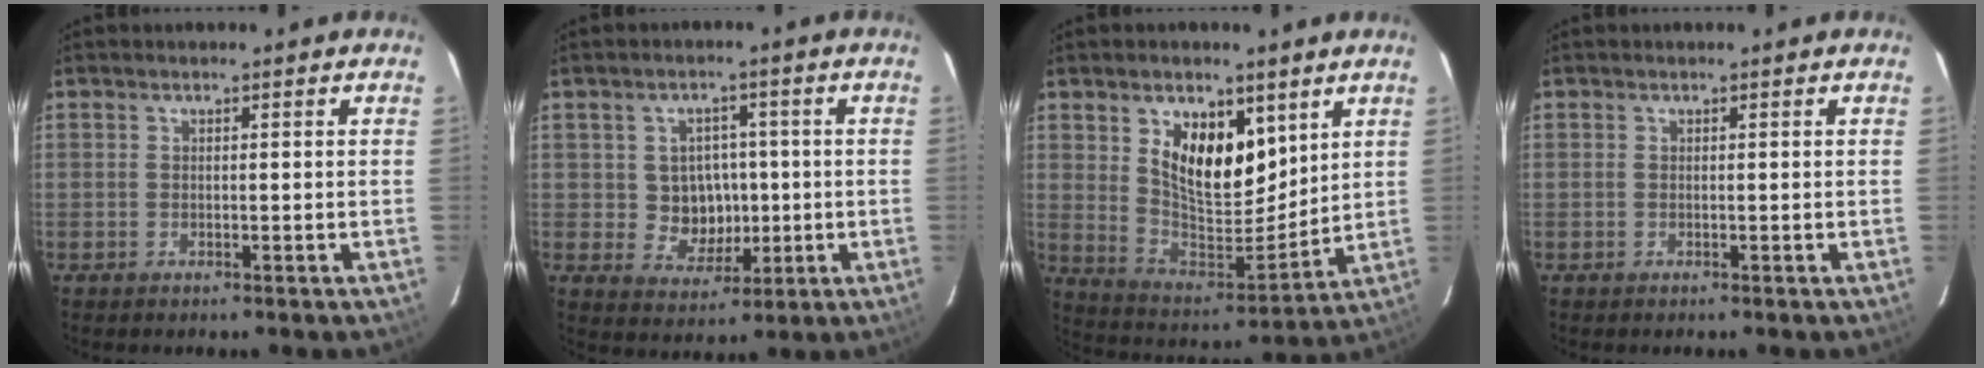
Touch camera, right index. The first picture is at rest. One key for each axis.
{"total": 7.0, "fx": -0.1, "fy": 6.5, "fz": 2.4, "tx": -0.051, "ty": 0.010, "tz": 0.014}
{"total": 14.2, "fx": 6.6, "fy": 7.7, "fz": 9.9, "tx": -0.175, "ty": -0.003, "tz": 0.129}
{"total": 0.0}